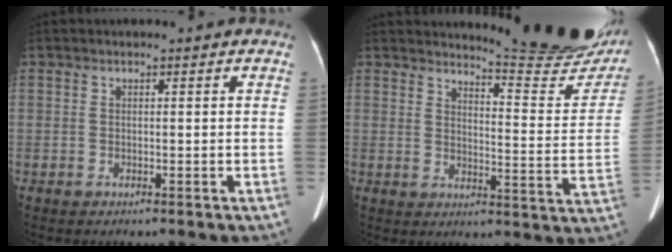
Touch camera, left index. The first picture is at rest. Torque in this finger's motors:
{"motor_torque": [0.16, -0.44, 0.00, -0.01]}